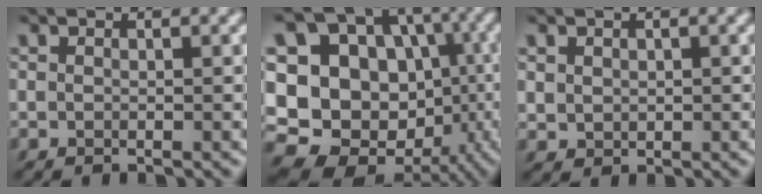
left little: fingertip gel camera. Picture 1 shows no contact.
{"total": 19.1, "force": [-3.7, 16.6, 8.5], "torque": [-0.188, 0.000, -0.055]}
{"total": 1.0, "force": [0.4, 0.9, 0.2], "torque": [-0.009, -0.004, 0.014]}